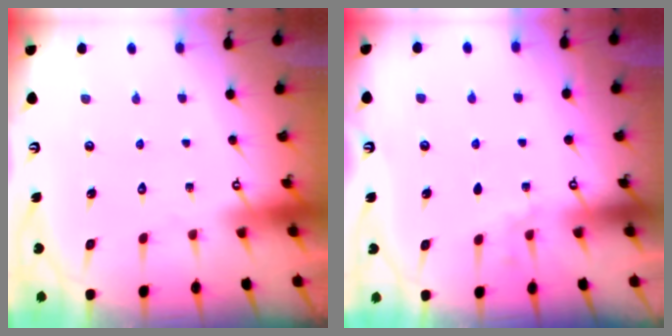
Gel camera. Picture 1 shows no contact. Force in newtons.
{"total": 2.5, "press": 1.6, "slide": 1.8}